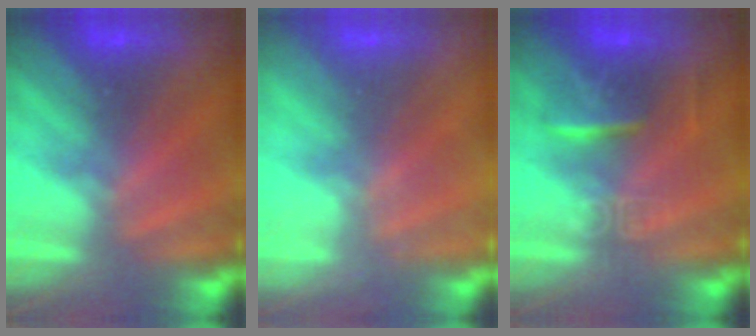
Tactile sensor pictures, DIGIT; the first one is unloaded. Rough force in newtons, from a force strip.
{"total": 2.2}
{"total": 7.4}